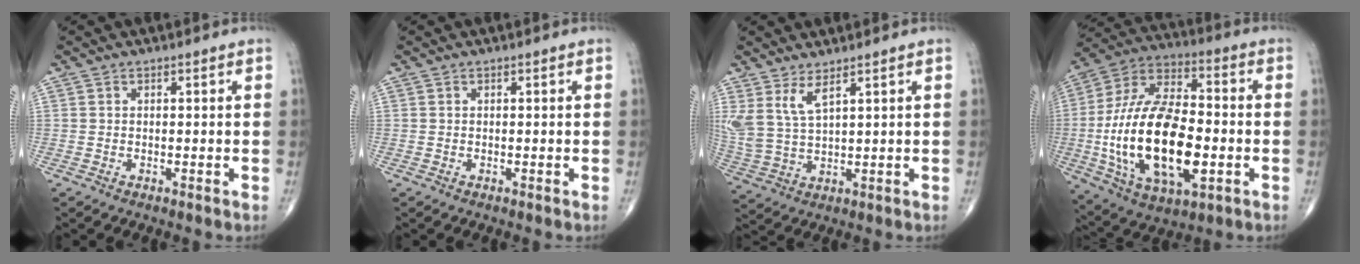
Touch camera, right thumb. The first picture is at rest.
{"total": 0.0}
{"total": 6.8, "force": [4.0, 2.0, 5.1], "torque": [-0.121, -0.024, 0.094]}
{"total": 25.8, "force": [-4.1, 12.8, 22.0], "torque": [-0.420, 0.014, -0.062]}